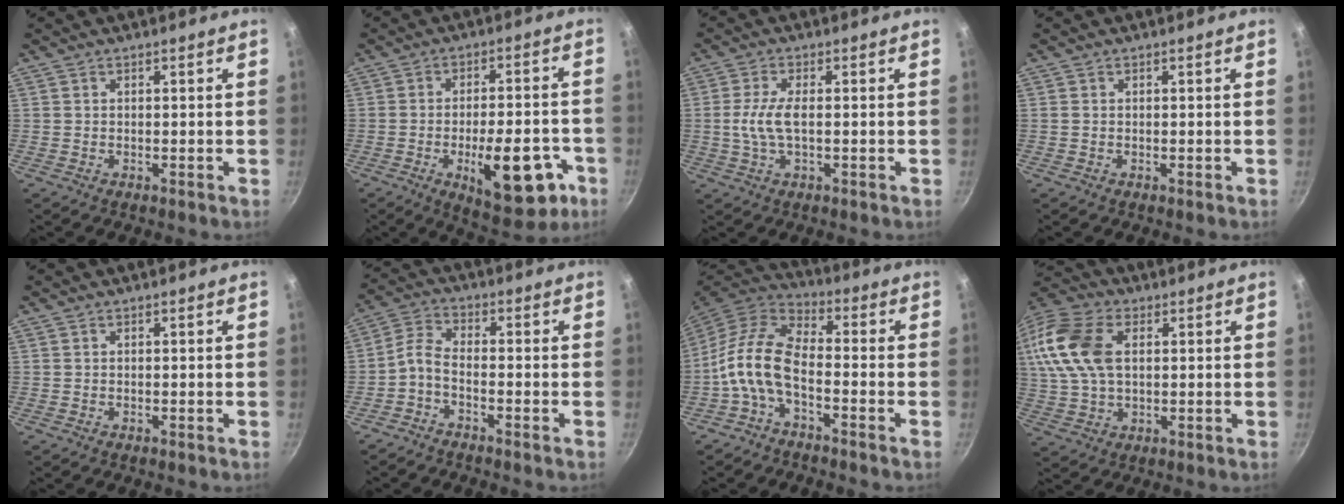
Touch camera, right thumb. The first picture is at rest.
{"total": 16.5, "force": [-6.0, 7.0, 13.6], "torque": [-0.157, 0.022, -0.074]}
{"total": 5.7, "force": [-0.3, 2.2, 5.3], "torque": [-0.122, 0.006, -0.010]}
{"total": 0.0}
{"total": 0.0}
{"total": 4.1, "force": [-2.3, 1.6, 3.1], "torque": [-0.086, 0.032, -0.058]}
{"total": 11.0, "force": [-3.5, 5.5, 8.9], "torque": [-0.180, 0.041, -0.083]}
{"total": 17.2, "force": [3.5, 11.0, 12.8], "torque": [-0.268, 0.019, 0.059]}